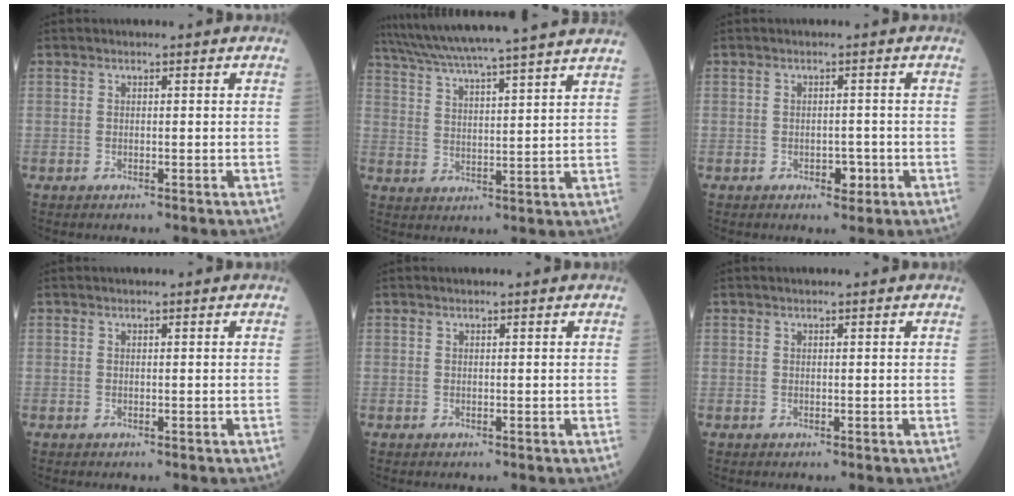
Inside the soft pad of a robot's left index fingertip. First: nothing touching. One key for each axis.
{"total": 20.9, "fx": 18.6, "fy": -1.1, "fz": 9.5, "tx": -0.171, "ty": -0.005, "tz": 0.261}
{"total": 2.5, "fx": -1.1, "fy": 1.4, "fz": 1.7, "tx": -0.021, "ty": 0.004, "tz": -0.011}
{"total": 0.0}
{"total": 0.0}
{"total": 0.8, "fx": 0.7, "fy": 0.1, "fz": 0.4, "tx": -0.003, "ty": 0.013, "tz": 0.011}